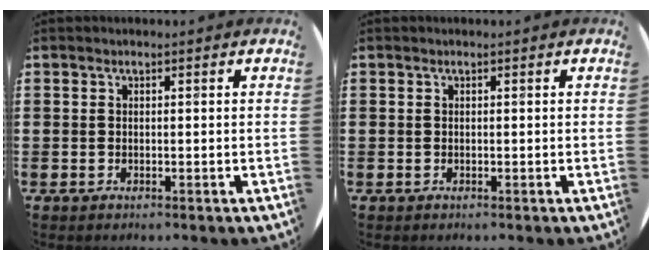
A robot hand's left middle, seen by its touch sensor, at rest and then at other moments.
{"total": 0.0}